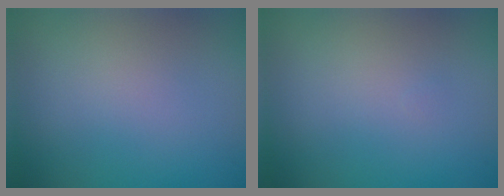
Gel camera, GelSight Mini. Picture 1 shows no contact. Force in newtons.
{"total": 0.0}